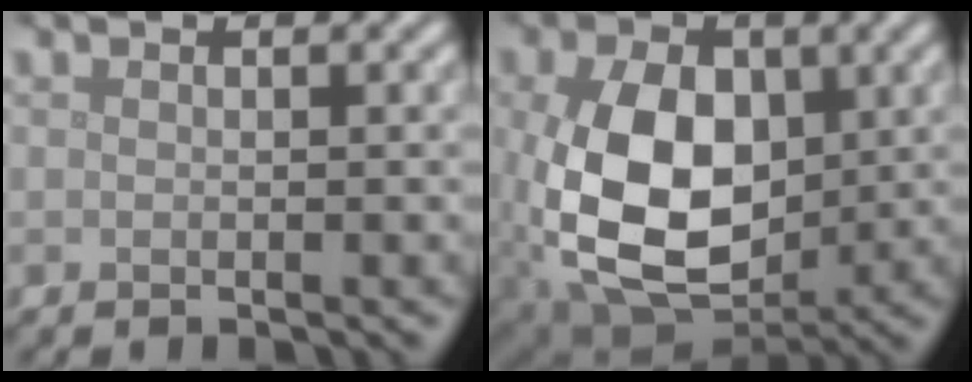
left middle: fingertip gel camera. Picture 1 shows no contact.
{"total": 13.2, "force": [-0.3, 8.9, 9.7], "torque": [-0.212, -0.024, 0.006]}